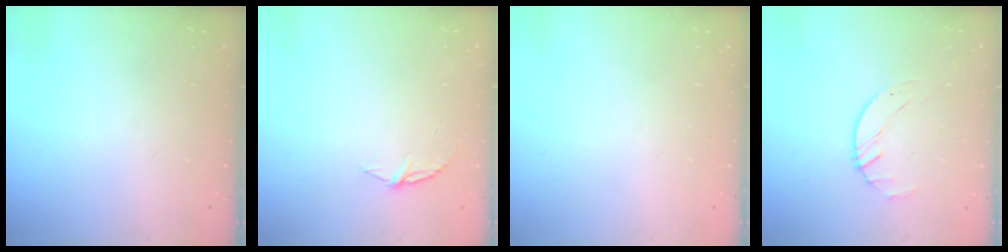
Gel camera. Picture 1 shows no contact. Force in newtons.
{"total": 4.8, "press": 4.8, "slide": 0.5}
{"total": 0.0}
{"total": 1.6, "press": 1.6, "slide": 0.3}